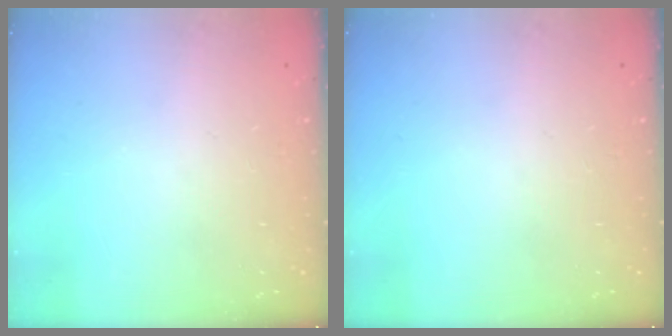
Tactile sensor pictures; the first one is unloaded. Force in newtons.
{"total": 0.0}